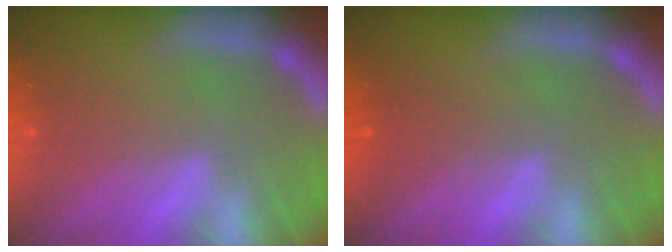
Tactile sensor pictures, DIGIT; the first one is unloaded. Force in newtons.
{"total": 1.5}